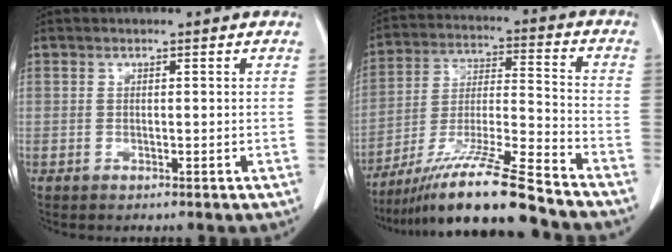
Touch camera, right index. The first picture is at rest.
{"total": 16.9, "force": [-13.8, -0.9, 9.7], "torque": [-0.193, -0.021, -0.248]}